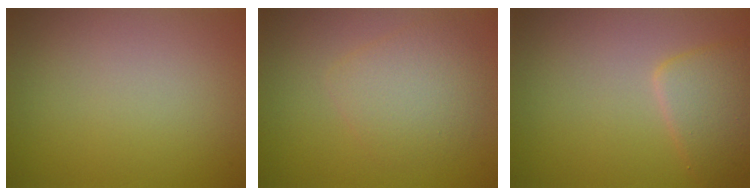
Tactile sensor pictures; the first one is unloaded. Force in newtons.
{"total": 3.3, "press": 3.3, "slide": 0.1}
{"total": 3.5, "press": 3.5, "slide": 0.2}